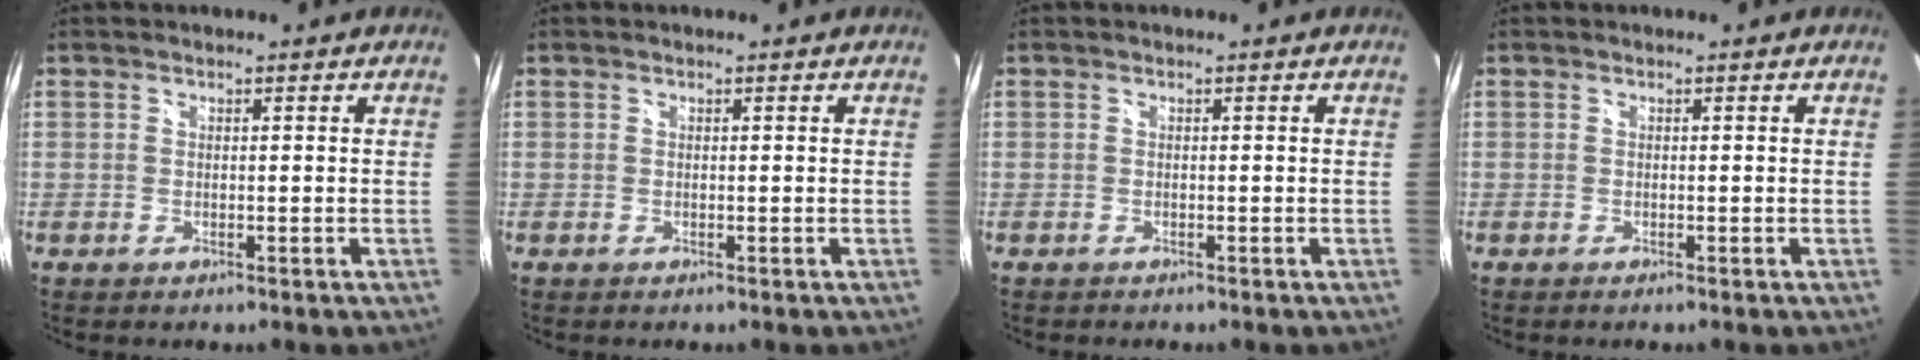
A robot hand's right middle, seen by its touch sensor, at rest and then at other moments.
{"total": 0.0}
{"total": 0.0}
{"total": 0.0}